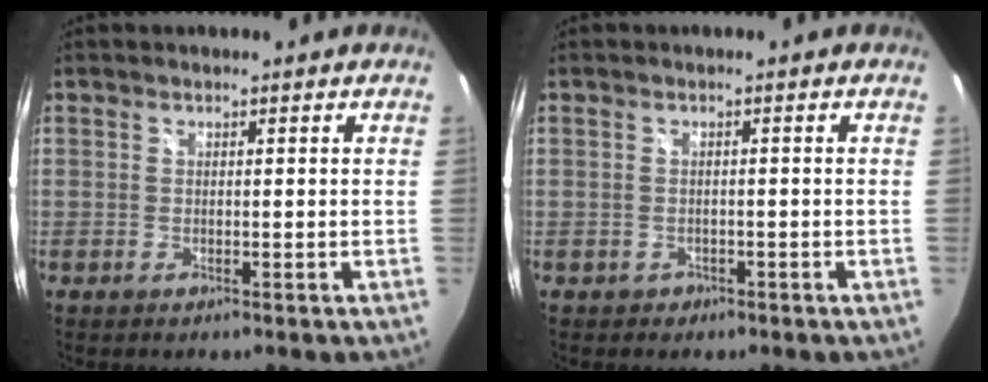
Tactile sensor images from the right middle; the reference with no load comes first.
{"total": 1.8, "force": [-0.9, 1.6, 0.4], "torque": [-0.010, -0.002, -0.010]}